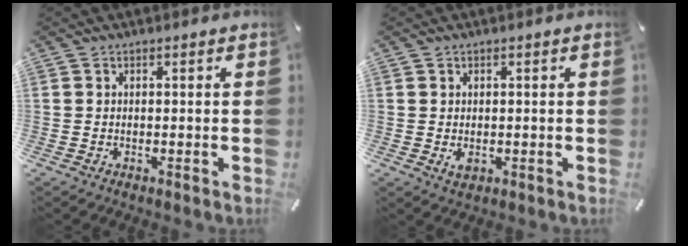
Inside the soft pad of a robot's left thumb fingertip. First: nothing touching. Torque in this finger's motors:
{"motor_torque": [0.51, 0.56, -0.13, 0.16, -0.02]}